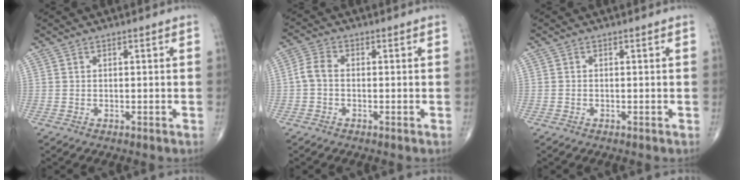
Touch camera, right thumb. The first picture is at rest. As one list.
[{"total": 3.4, "force": [-0.6, 2.2, 2.6], "torque": [-0.053, 0.010, -0.020]}, {"total": 0.0}]